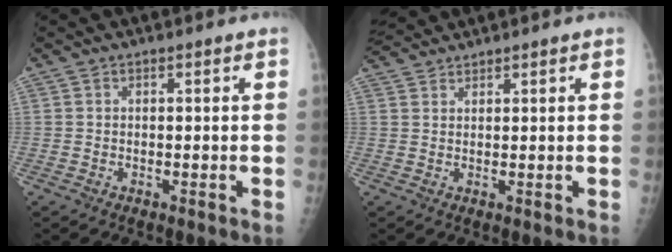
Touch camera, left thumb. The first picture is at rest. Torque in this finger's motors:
{"motor_torque": [0.76, -0.41, 1.54, -1.23, 0.15]}